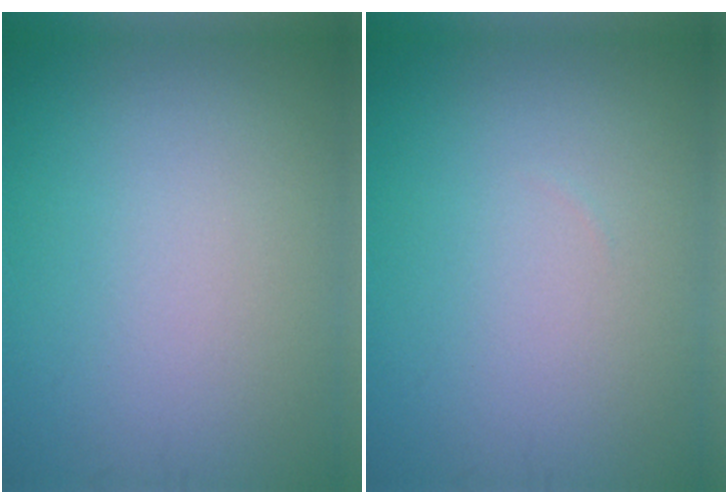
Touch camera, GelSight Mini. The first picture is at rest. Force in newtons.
{"total": 0.0}